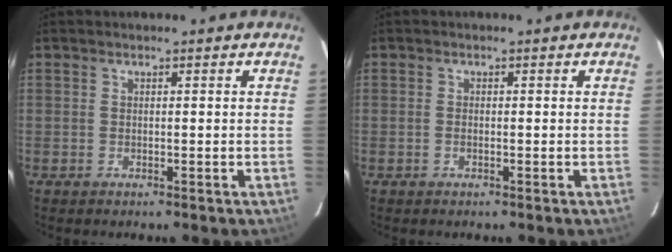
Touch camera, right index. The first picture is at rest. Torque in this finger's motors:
{"motor_torque": [-0.09, -0.01, -0.03, -0.01]}